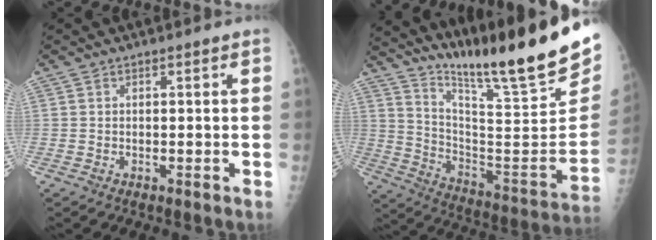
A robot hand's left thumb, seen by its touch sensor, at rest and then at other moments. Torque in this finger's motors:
{"motor_torque": [1.21, 1.14, 1.41, -1.36, 0.10]}